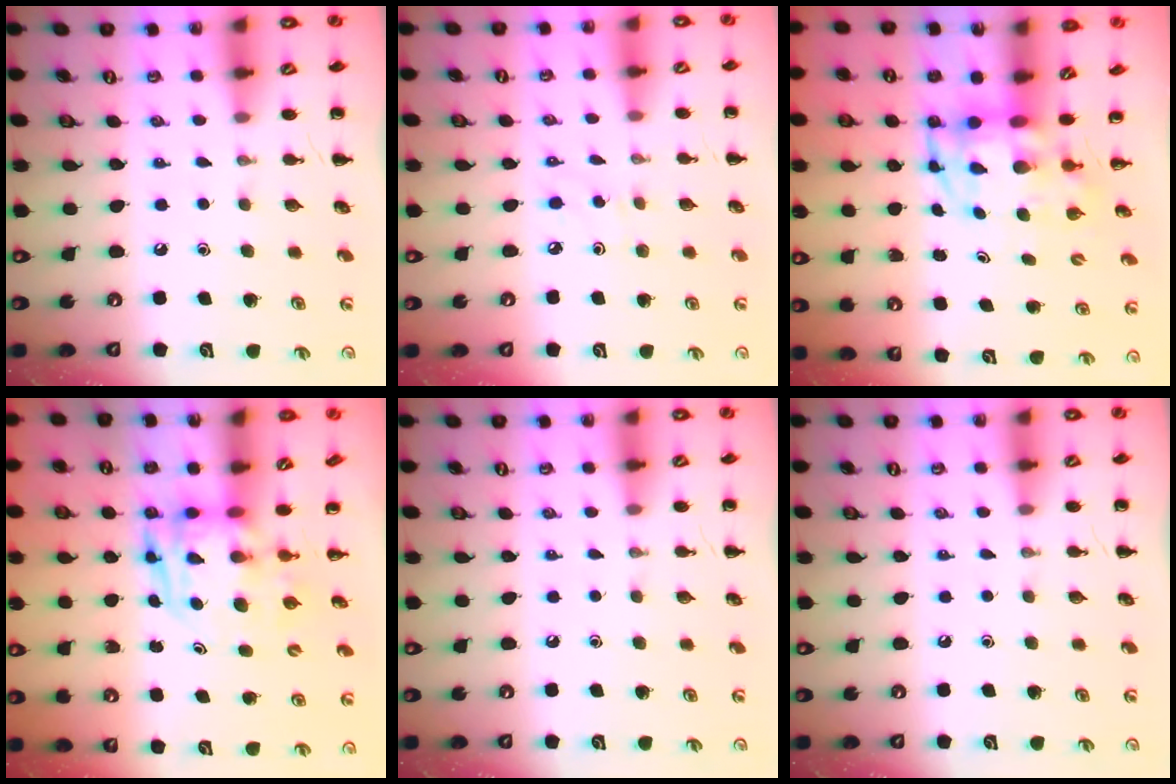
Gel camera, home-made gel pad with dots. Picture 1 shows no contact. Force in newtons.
{"total": 3.5, "press": 3.3, "slide": 1.0}
{"total": 3.6, "press": 3.5, "slide": 1.0}
{"total": 3.4, "press": 3.3, "slide": 0.7}
{"total": 0.0}
{"total": 0.0}